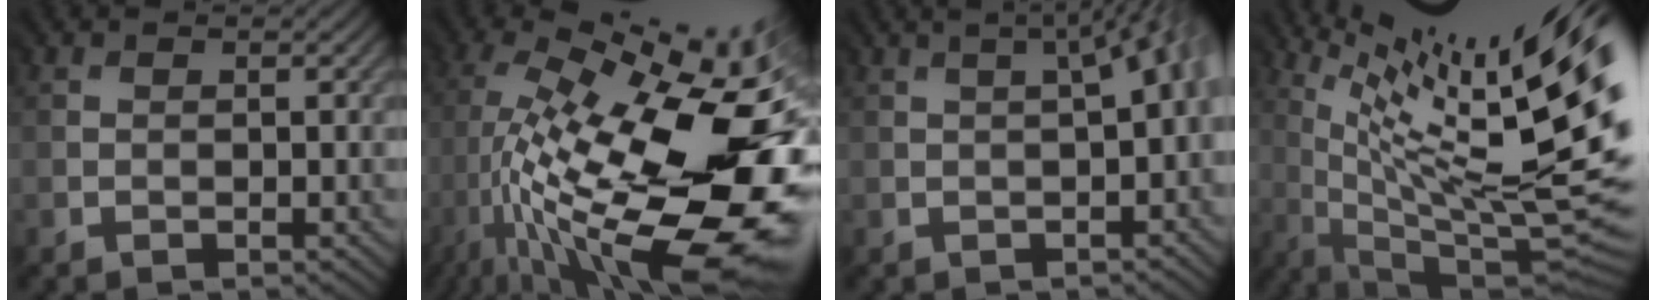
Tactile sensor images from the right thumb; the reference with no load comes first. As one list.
[{"total": 18.2, "force": [-2.0, 6.4, 16.9], "torque": [-0.276, -0.014, -0.016]}, {"total": 5.5, "force": [-0.5, 1.6, 5.2], "torque": [-0.030, 0.030, -0.022]}, {"total": 18.9, "force": [5.9, 4.2, 17.4], "torque": [-0.229, 0.016, 0.111]}]